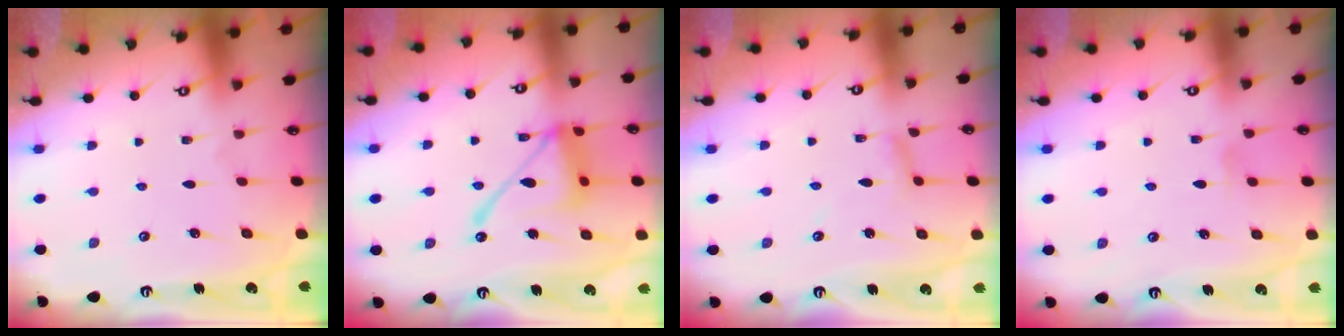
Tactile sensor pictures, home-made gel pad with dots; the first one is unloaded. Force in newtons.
{"total": 14.7, "press": 14.7, "slide": 1.2}
{"total": 4.1, "press": 4.1, "slide": 0.3}
{"total": 3.3, "press": 3.2, "slide": 0.4}